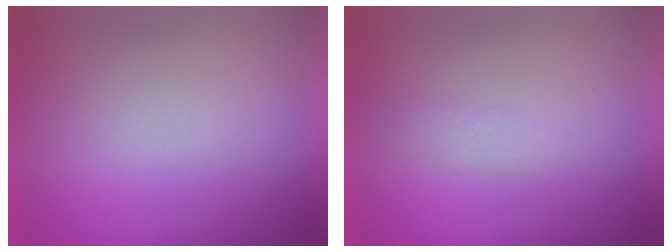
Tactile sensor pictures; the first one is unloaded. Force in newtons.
{"total": 1.4}